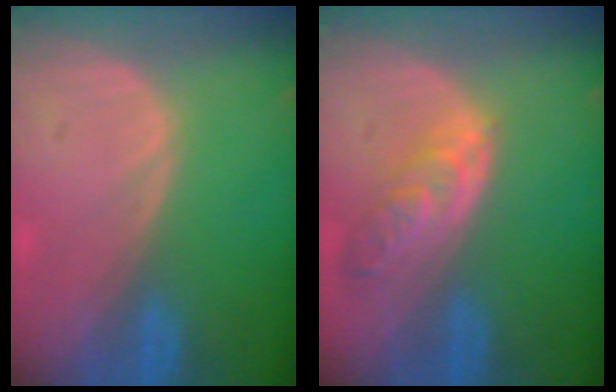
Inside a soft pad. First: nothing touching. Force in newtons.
{"total": 5.6, "press": 5.1, "slide": 2.2}